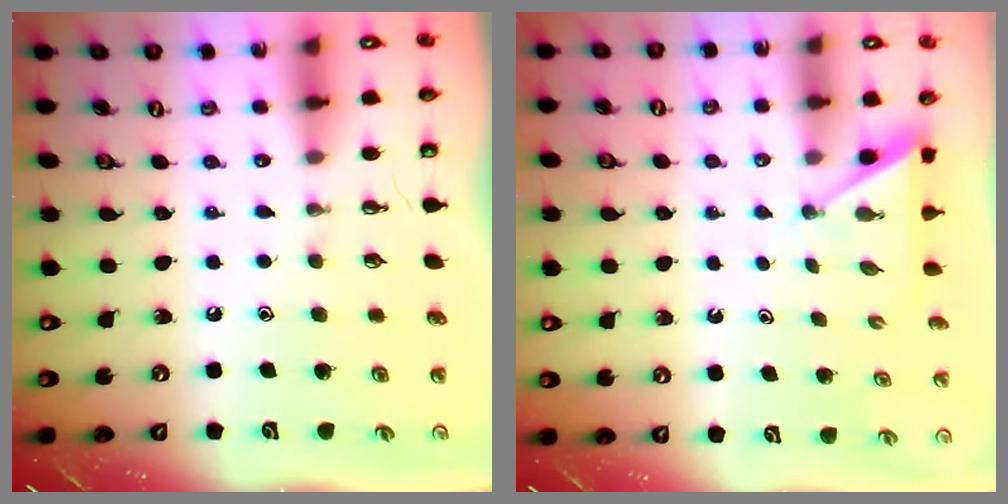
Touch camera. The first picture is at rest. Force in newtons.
{"total": 2.9, "press": 2.9, "slide": 0.2}